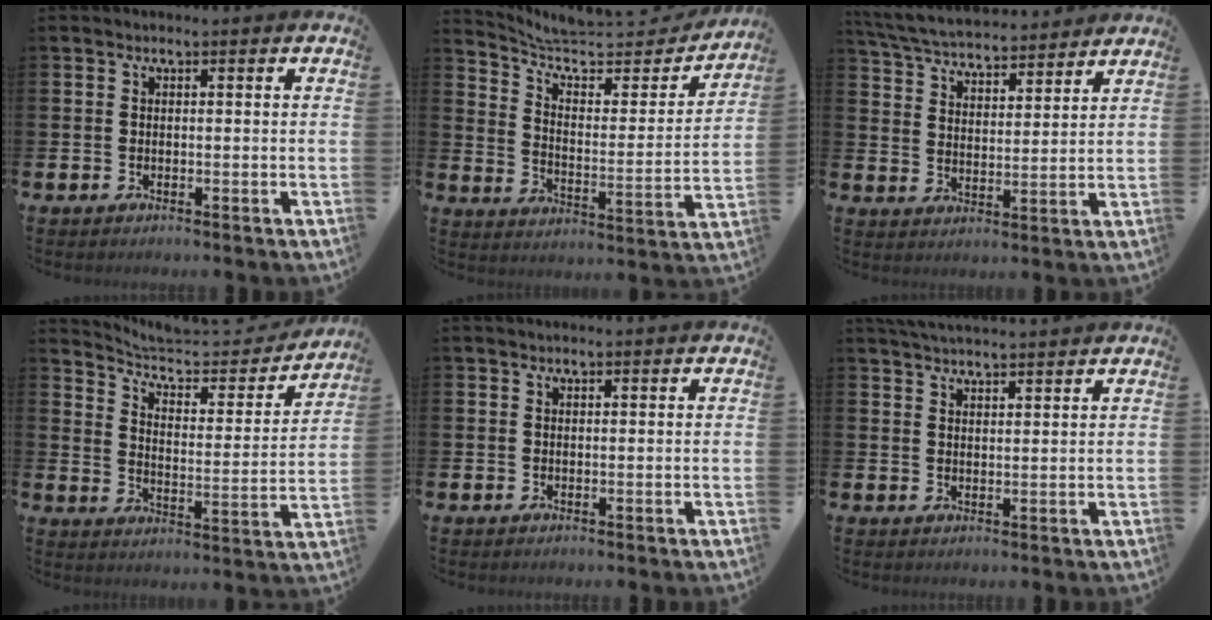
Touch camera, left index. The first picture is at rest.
{"total": 7.6, "force": [6.5, 2.5, 3.2], "torque": [-0.083, -0.051, 0.104]}
{"total": 5.6, "force": [5.5, 0.9, 0.6], "torque": [-0.041, -0.036, 0.097]}
{"total": 6.7, "force": [6.1, 1.8, 2.1], "torque": [-0.060, -0.049, 0.097]}
{"total": 0.6, "force": [0.6, 0.0, 0.2], "torque": [-0.003, 0.000, 0.012]}
{"total": 3.8, "force": [3.8, -0.1, 0.5], "torque": [-0.017, -0.013, 0.069]}